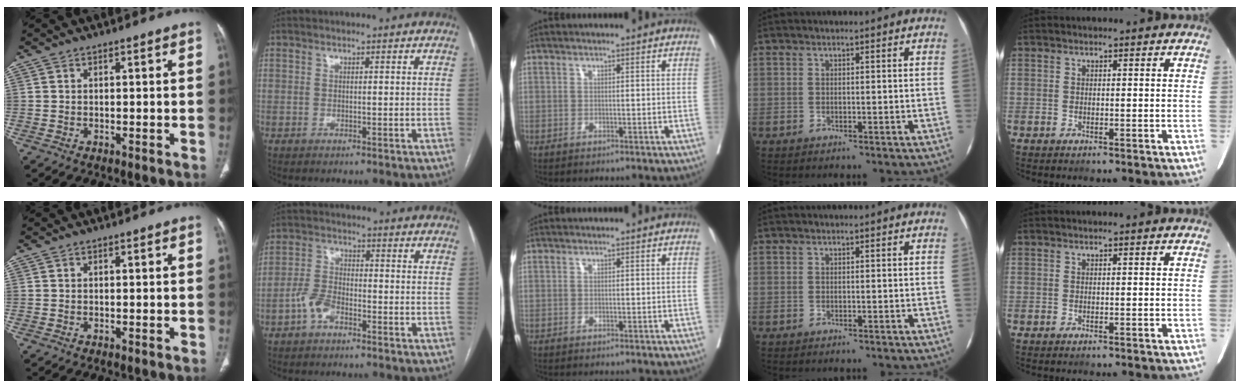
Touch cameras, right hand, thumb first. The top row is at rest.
{"index": {"total": 4.4, "force": [-2.5, 2.1, 2.9], "torque": [-0.068, 0.010, -0.050]}}